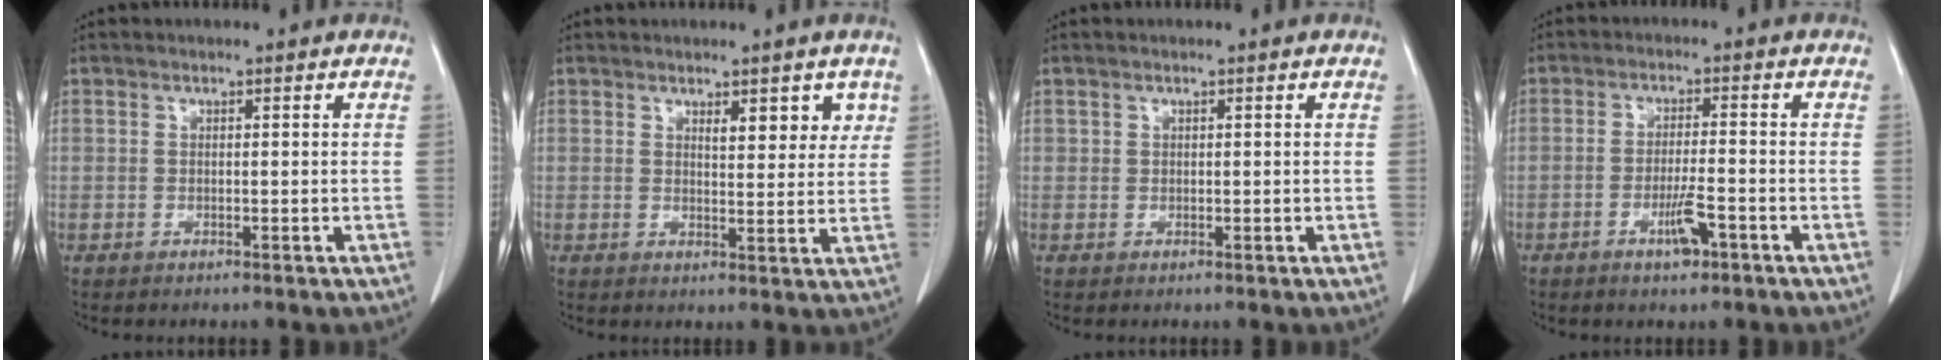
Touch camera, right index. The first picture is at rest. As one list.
[{"total": 4.5, "force": [2.5, 1.8, 3.2], "torque": [-0.035, -0.001, 0.035]}, {"total": 0.6, "force": [0.4, 0.5, 0.0], "torque": [0.008, 0.000, 0.003]}, {"total": 4.4, "force": [-2.3, 0.7, 3.7], "torque": [-0.068, -0.002, -0.039]}]